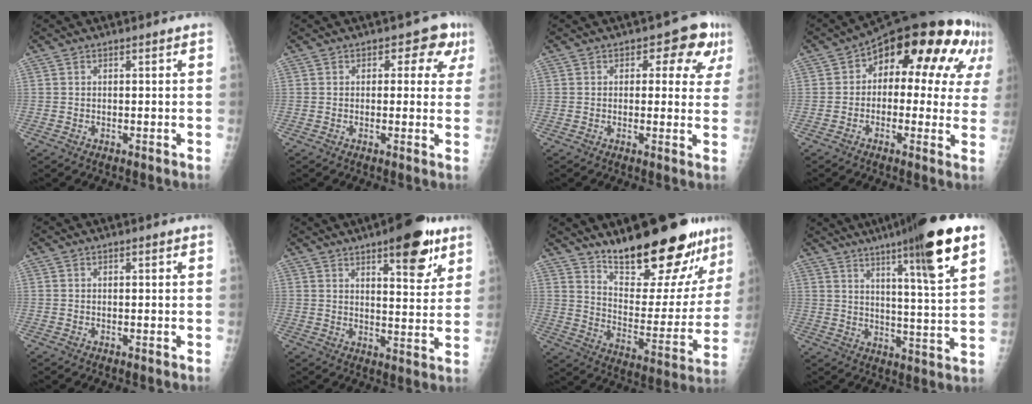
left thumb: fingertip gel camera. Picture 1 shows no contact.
{"total": 6.4, "force": [2.3, 4.2, 4.3], "torque": [0.002, 0.000, 0.014]}
{"total": 8.2, "force": [3.0, 4.9, 5.8], "torque": [-0.016, 0.001, 0.026]}
{"total": 19.9, "force": [6.9, 11.2, 14.9], "torque": [-0.132, 0.031, 0.079]}
{"total": 0.5, "force": [0.2, 0.3, 0.4], "torque": [-0.002, 0.001, 0.001]}
{"total": 13.3, "force": [7.6, 4.6, 9.8], "torque": [-0.098, -0.035, 0.103]}
{"total": 23.2, "force": [17.2, 7.2, 13.7], "torque": [-0.156, -0.112, 0.262]}
{"total": 17.4, "force": [9.8, 1.5, 14.4], "torque": [-0.200, -0.046, 0.143]}